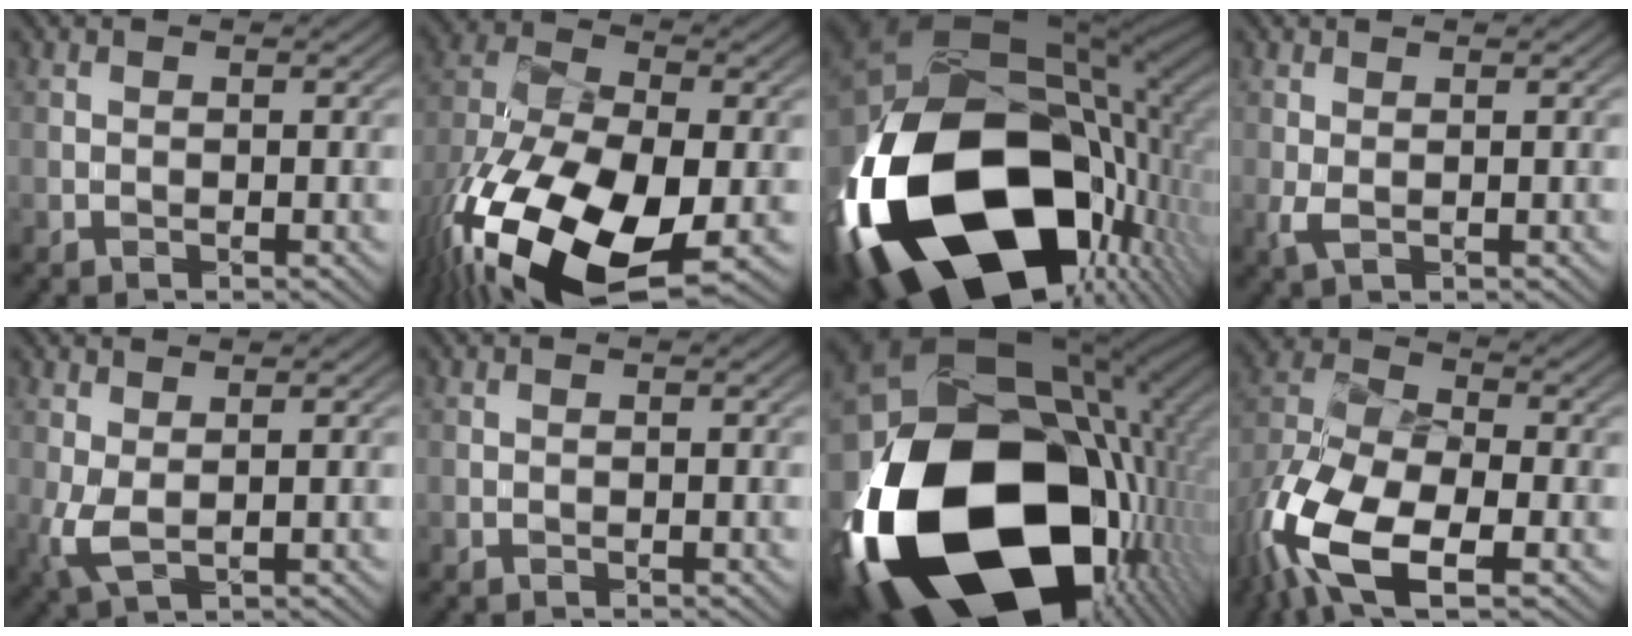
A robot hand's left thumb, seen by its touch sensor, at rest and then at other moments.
{"total": 18.3, "force": [-8.3, 9.5, 13.3], "torque": [-0.308, -0.052, -0.128]}
{"total": 21.7, "force": [-6.0, 13.2, 16.2], "torque": [-0.381, -0.058, -0.082]}
{"total": 1.1, "force": [0.2, 0.4, 1.0], "torque": [-0.035, -0.003, 0.005]}
{"total": 2.3, "force": [1.0, 0.7, 1.9], "torque": [-0.065, -0.003, 0.021]}
{"total": 0.0}
{"total": 22.8, "force": [-5.2, 15.3, 16.1], "torque": [-0.369, -0.075, -0.062]}
{"total": 12.5, "force": [-6.1, 6.2, 9.0], "torque": [-0.217, -0.022, -0.124]}